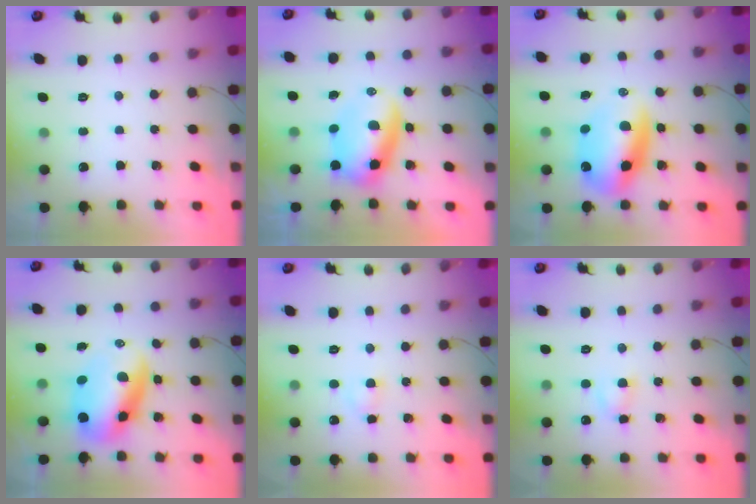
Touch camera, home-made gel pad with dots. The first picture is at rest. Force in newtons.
{"total": 7.9, "press": 7.6, "slide": 2.4}
{"total": 13.9, "press": 13.6, "slide": 3.2}
{"total": 11.9, "press": 11.5, "slide": 3.2}
{"total": 2.7, "press": 2.5, "slide": 1.1}
{"total": 3.1, "press": 2.9, "slide": 1.2}